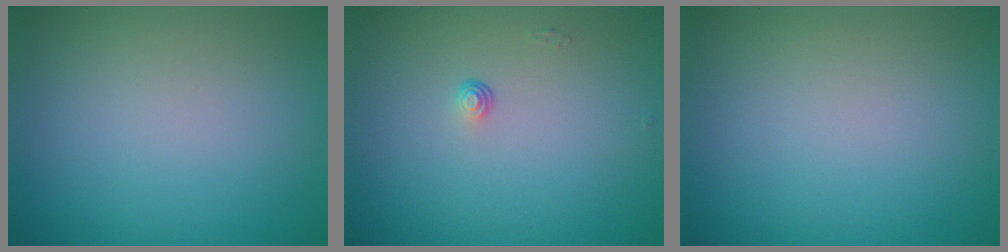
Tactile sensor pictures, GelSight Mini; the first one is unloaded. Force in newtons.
{"total": 0.6, "press": 0.4, "slide": 0.5}
{"total": 0.0}